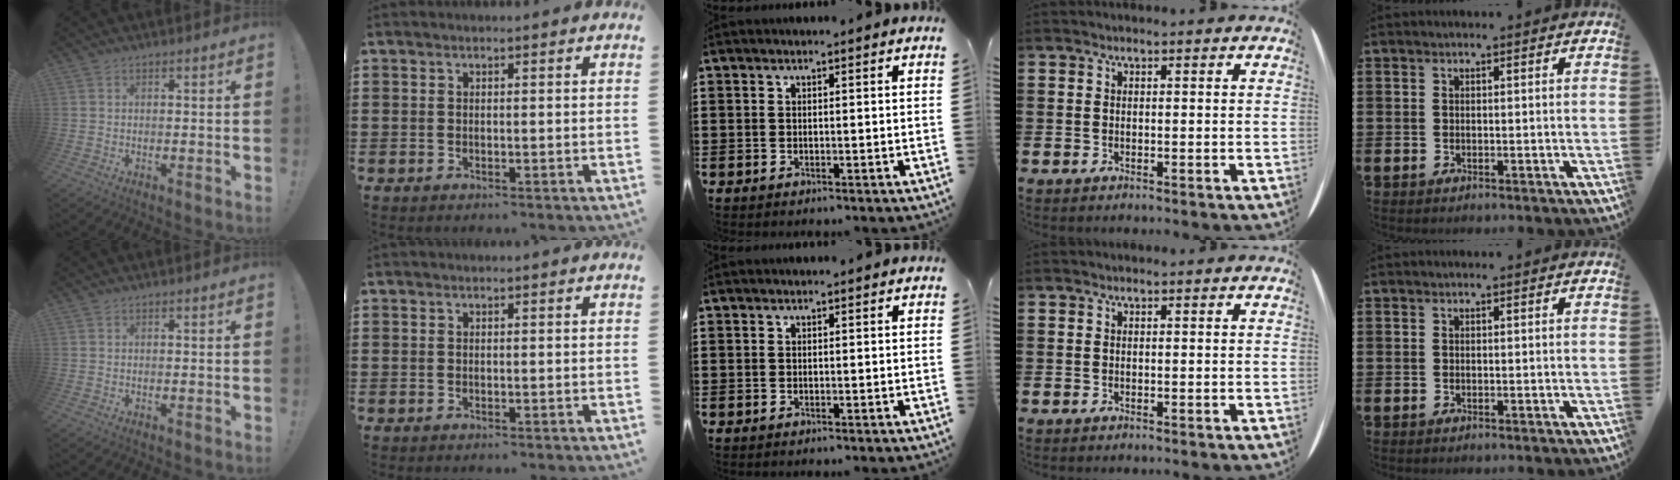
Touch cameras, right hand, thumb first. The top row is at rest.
{}